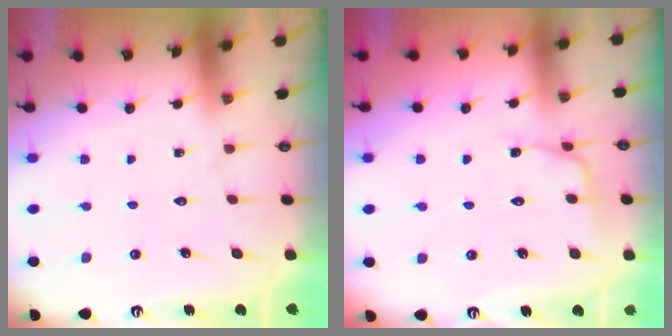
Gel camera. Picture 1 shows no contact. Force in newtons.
{"total": 2.8, "press": 2.8, "slide": 0.4}